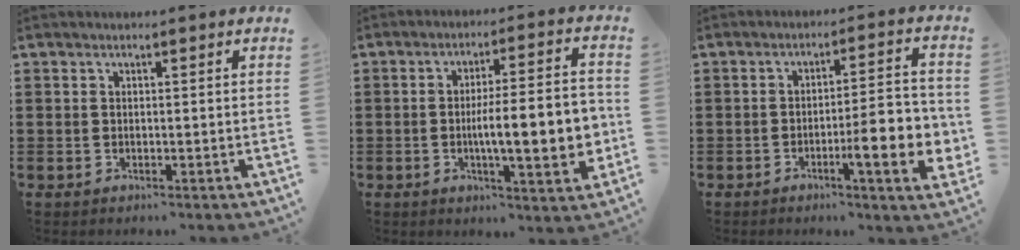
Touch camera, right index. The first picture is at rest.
{"total": 12.0, "force": [-1.8, 2.8, 11.6], "torque": [-0.164, -0.008, -0.036]}
{"total": 9.5, "force": [-2.7, 2.0, 8.9], "torque": [-0.126, -0.005, -0.044]}